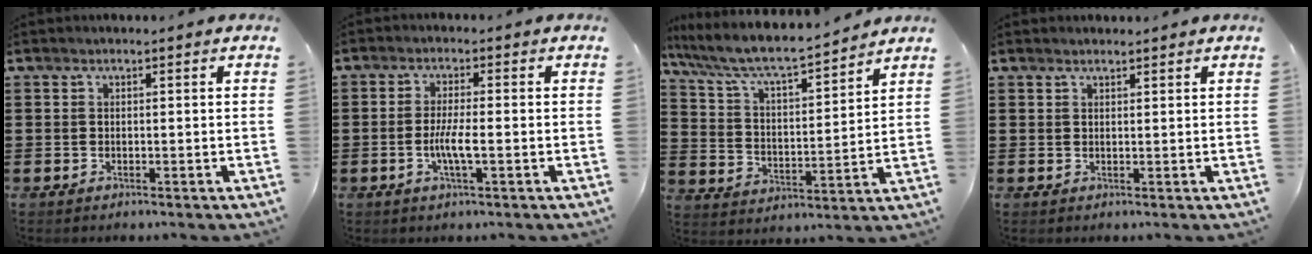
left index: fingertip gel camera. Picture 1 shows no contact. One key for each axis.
{"total": 4.2, "fx": -1.0, "fy": 0.6, "fz": 4.1, "tx": -0.078, "ty": -0.004, "tz": -0.020}
{"total": 6.9, "fx": 6.0, "fy": 0.9, "fz": 3.3, "tx": -0.091, "ty": -0.038, "tz": 0.097}
{"total": 1.0, "fx": 0.9, "fy": 0.1, "fz": 0.3, "tx": -0.007, "ty": 0.000, "tz": 0.017}